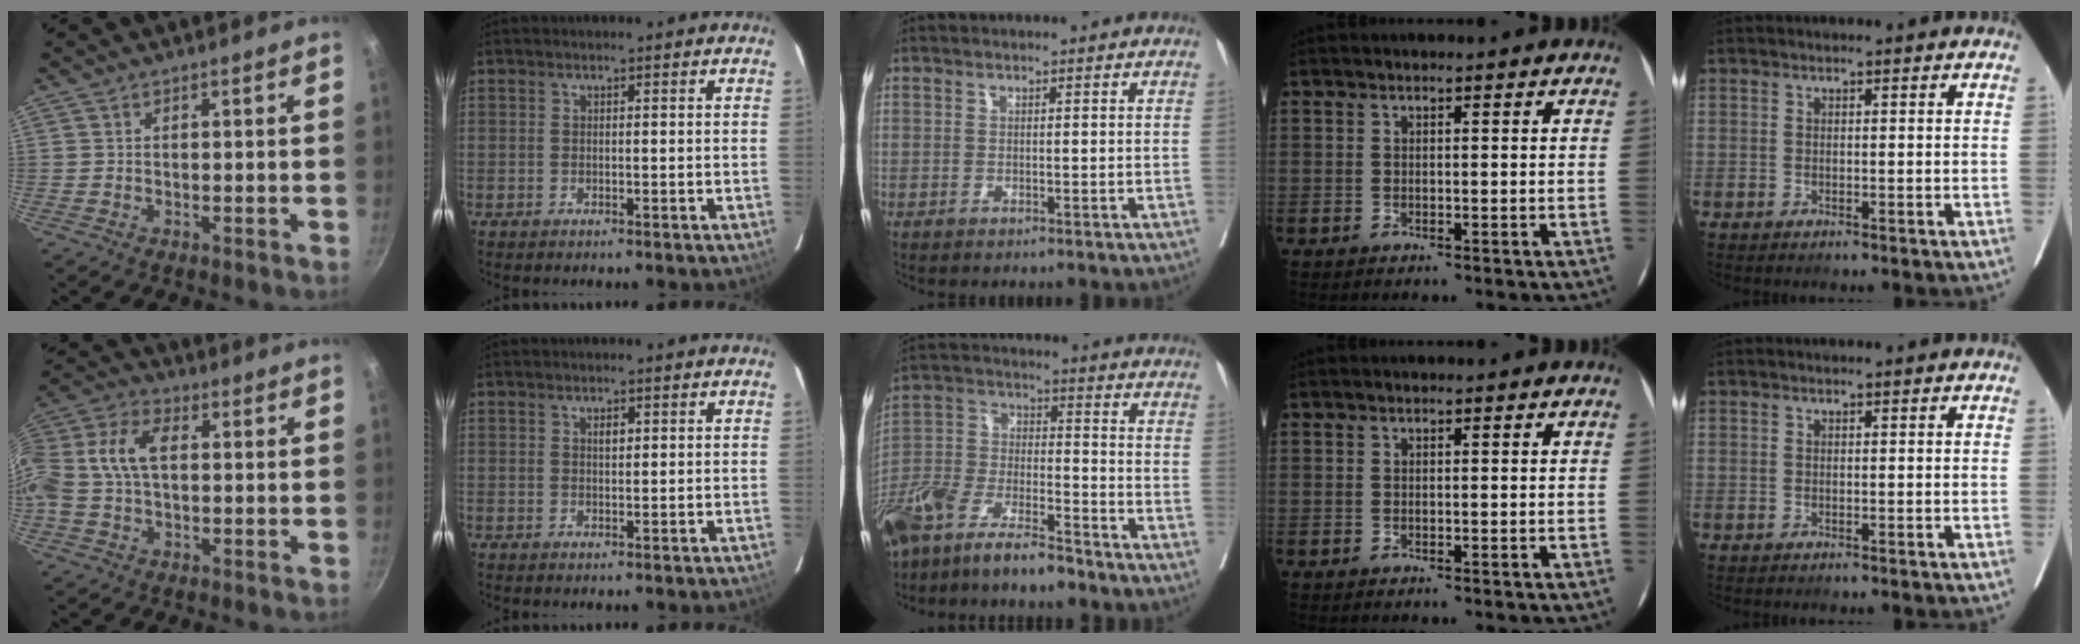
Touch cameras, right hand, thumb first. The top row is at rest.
{"thumb": {"total": 14.1, "force": [1.1, 8.6, 11.2], "torque": [-0.252, 0.035, 0.016]}, "index": {"total": 1.4, "force": [0.6, 0.6, 1.1], "torque": [-0.018, 0.000, 0.009]}, "middle": {"total": 13.7, "force": [-11.1, 3.2, 7.3], "torque": [-0.152, -0.005, -0.213]}}